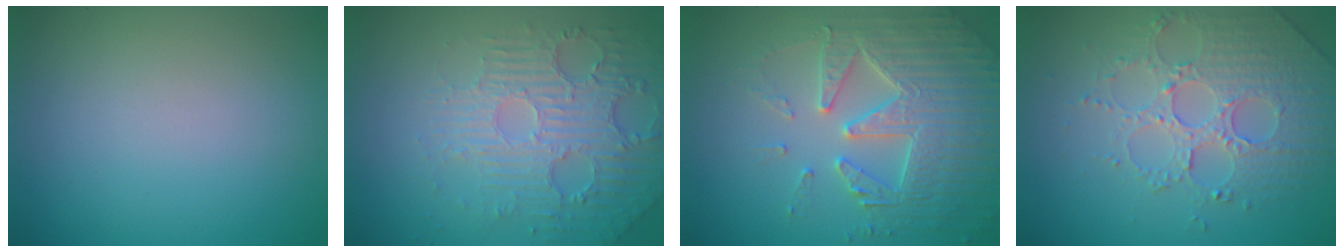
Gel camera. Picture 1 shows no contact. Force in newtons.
{"total": 6.1, "press": 3.8, "slide": 4.8}
{"total": 5.3, "press": 5.2, "slide": 1.1}
{"total": 4.1, "press": 3.9, "slide": 1.2}